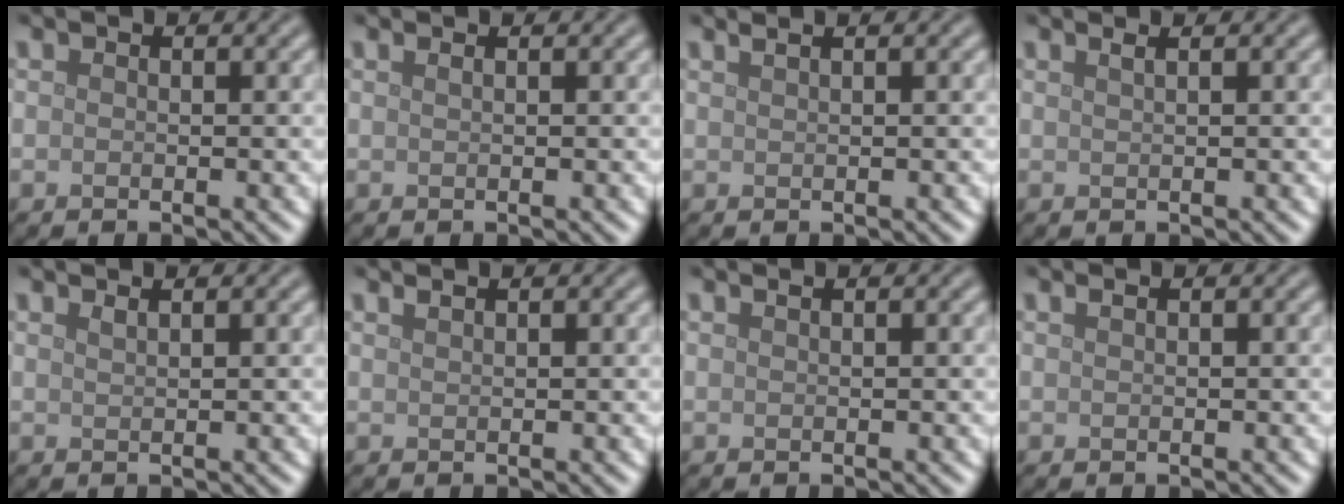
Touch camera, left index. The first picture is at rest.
{"total": 1.2, "force": [0.7, 0.6, 0.8], "torque": [-0.002, -0.004, 0.000]}
{"total": 2.6, "force": [1.7, 1.2, 1.5], "torque": [-0.001, 0.012, -0.004]}
{"total": 2.2, "force": [1.3, 1.1, 1.4], "torque": [0.002, 0.004, -0.009]}
{"total": 0.9, "force": [0.7, 0.3, 0.5], "torque": [-0.001, 0.000, 0.010]}
{"total": 1.0, "force": [0.8, 0.4, 0.5], "torque": [-0.003, 0.000, 0.007]}
{"total": 0.9, "force": [0.6, 0.3, 0.5], "torque": [-0.006, -0.001, 0.004]}
{"total": 0.7, "force": [0.5, 0.3, 0.4], "torque": [-0.005, 0.001, 0.006]}